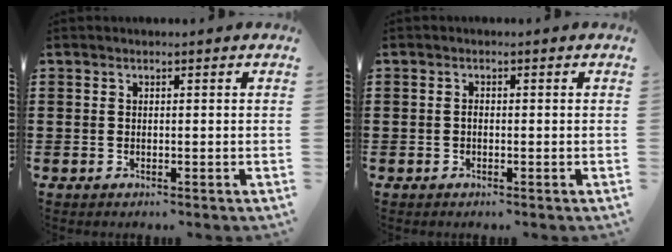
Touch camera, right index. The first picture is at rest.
{"total": 0.8, "force": [-0.3, 0.4, 0.6], "torque": [-0.013, -0.002, -0.005]}